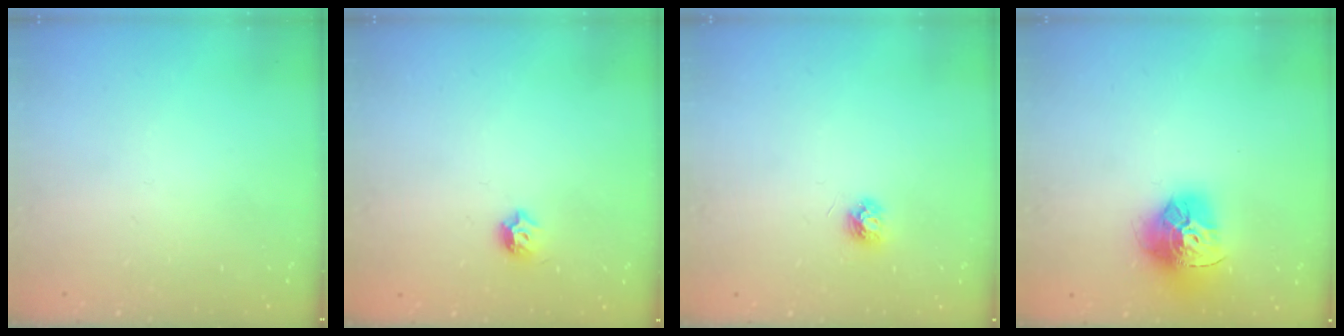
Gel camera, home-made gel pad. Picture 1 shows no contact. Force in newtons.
{"total": 4.4, "press": 4.3, "slide": 0.9}
{"total": 4.2, "press": 4.2, "slide": 0.3}
{"total": 15.9, "press": 15.9, "slide": 1.6}